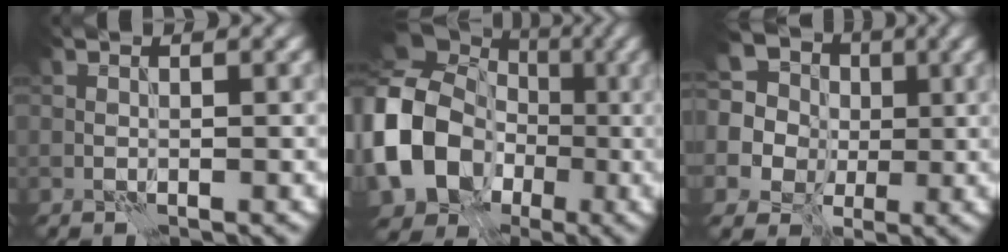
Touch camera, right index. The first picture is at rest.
{"total": 13.9, "force": [-1.8, 11.7, 7.4], "torque": [-0.181, -0.017, -0.046]}
{"total": 12.7, "force": [4.1, 10.8, 5.2], "torque": [-0.134, 0.031, 0.038]}